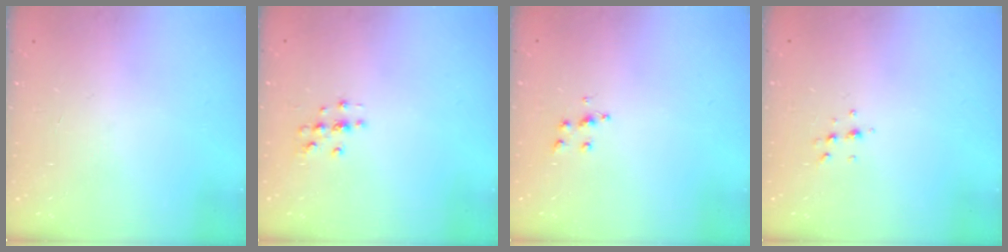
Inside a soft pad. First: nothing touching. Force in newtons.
{"total": 2.0, "press": 2.0, "slide": 0.2}
{"total": 5.9, "press": 5.9, "slide": 0.3}
{"total": 3.9, "press": 3.8, "slide": 1.2}